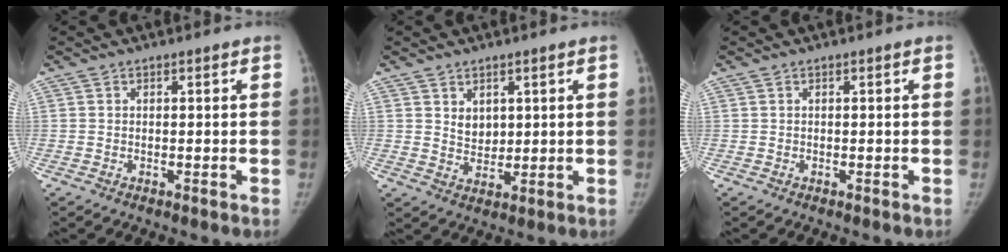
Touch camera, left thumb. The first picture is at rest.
{"total": 3.9, "force": [1.7, 2.9, 1.9], "torque": [-0.013, -0.016, 0.037]}
{"total": 0.0}